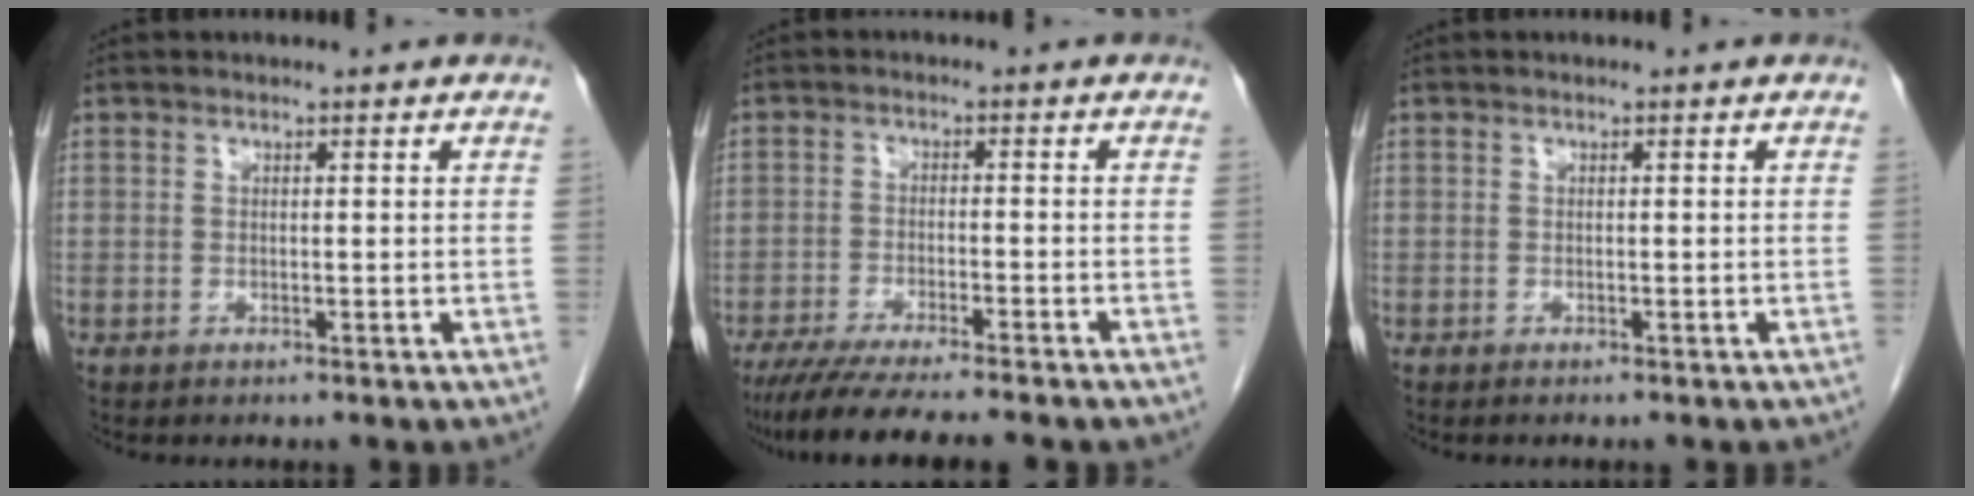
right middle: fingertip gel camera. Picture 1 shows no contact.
{"total": 12.1, "force": [-10.2, 0.3, 6.5], "torque": [-0.085, -0.027, -0.156]}
{"total": 2.2, "force": [-1.9, 0.4, 1.0], "torque": [-0.015, -0.004, -0.020]}